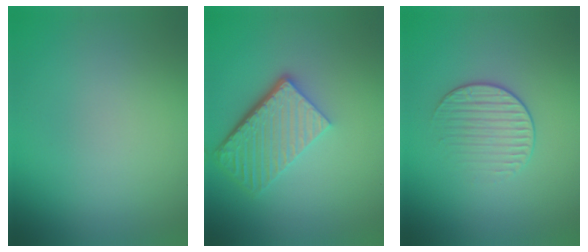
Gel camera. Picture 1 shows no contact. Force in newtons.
{"total": 5.7, "press": 3.9, "slide": 4.1}
{"total": 2.0, "press": 1.4, "slide": 1.4}